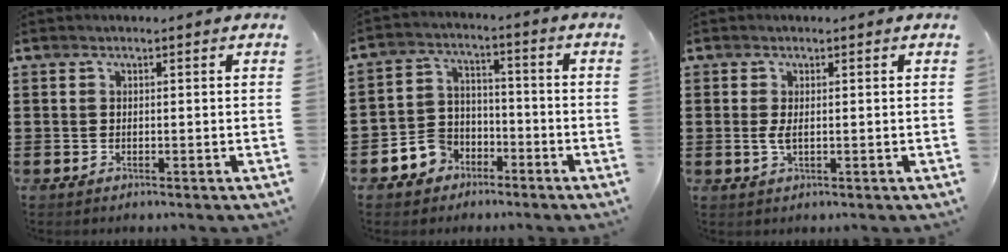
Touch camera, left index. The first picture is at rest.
{"total": 5.3, "force": [-3.4, 4.0, 0.8], "torque": [-0.035, 0.007, -0.070]}
{"total": 1.6, "force": [0.0, 0.4, 1.6], "torque": [-0.038, -0.003, -0.002]}